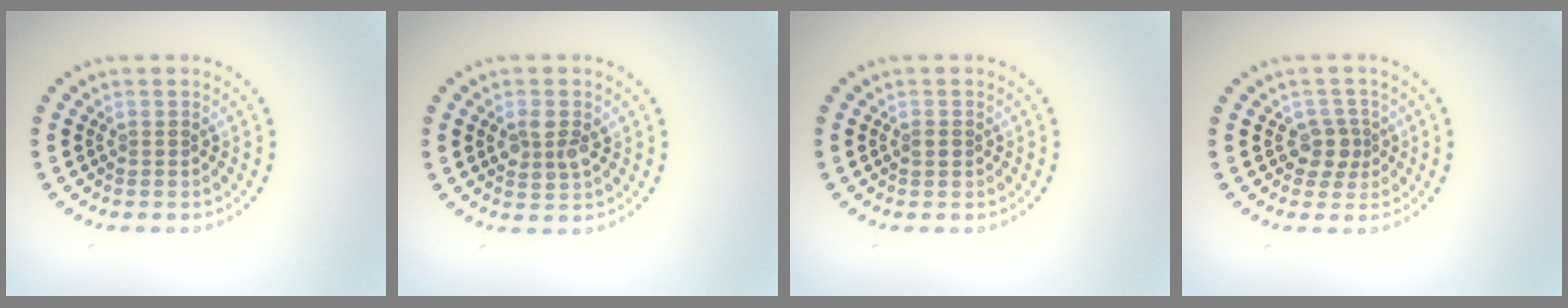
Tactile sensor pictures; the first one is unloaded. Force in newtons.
{"total": 2.6, "press": 2.5, "slide": 0.6}
{"total": 0.9, "press": 0.9, "slide": 0.0}
{"total": 2.0, "press": 1.6, "slide": 1.2}